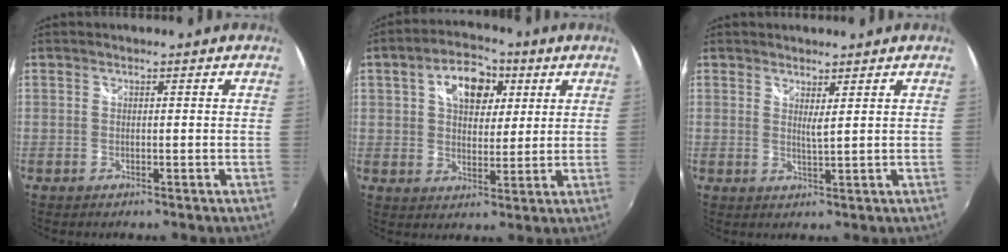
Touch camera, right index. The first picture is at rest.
{"total": 10.7, "force": [4.0, 6.7, 7.3], "torque": [-0.123, 0.028, 0.064]}
{"total": 2.0, "force": [1.4, 0.0, 1.5], "torque": [-0.028, -0.005, 0.020]}